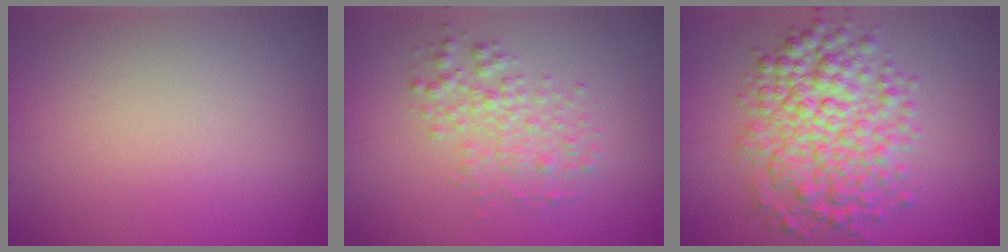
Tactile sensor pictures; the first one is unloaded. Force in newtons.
{"total": 2.6, "press": 2.6, "slide": 0.1}
{"total": 6.8, "press": 6.8, "slide": 0.1}